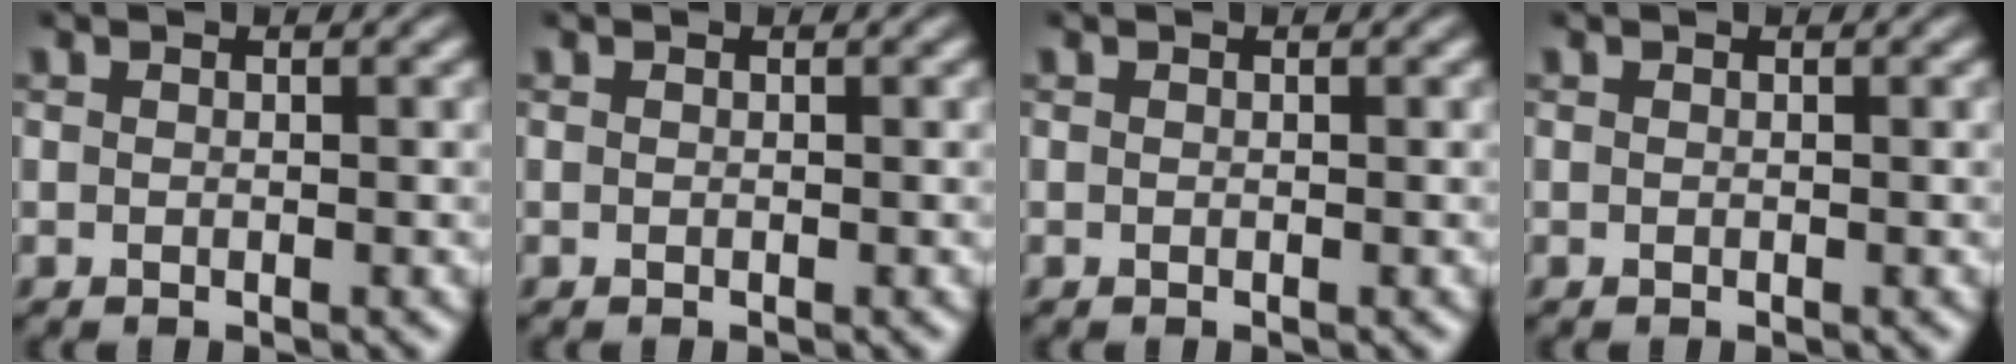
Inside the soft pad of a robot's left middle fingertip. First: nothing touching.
{"total": 0.0}
{"total": 0.0}
{"total": 0.0}